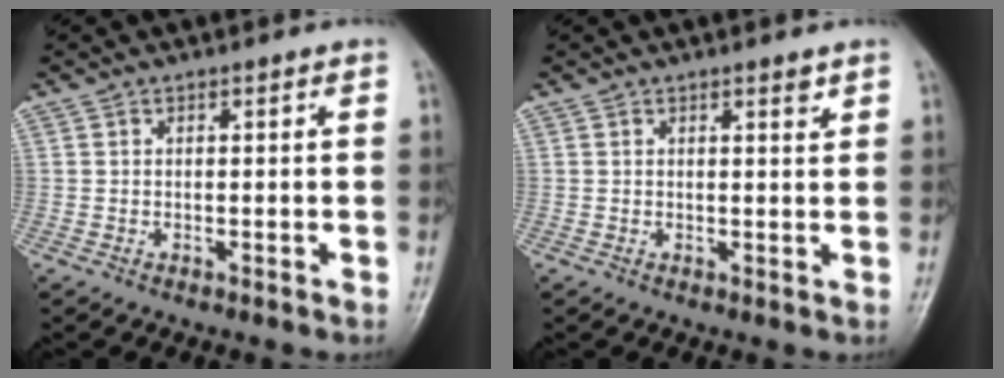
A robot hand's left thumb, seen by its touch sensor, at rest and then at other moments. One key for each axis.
{"total": 1.6, "fx": 1.1, "fy": 0.4, "fz": 1.0, "tx": -0.012, "ty": -0.007, "tz": 0.015}